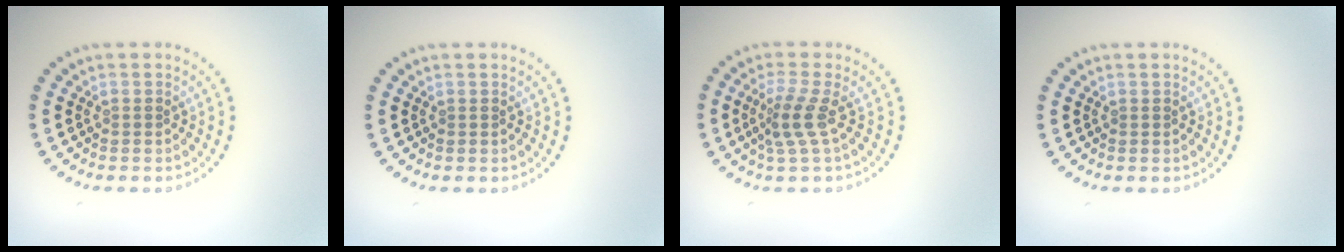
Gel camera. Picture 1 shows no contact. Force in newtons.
{"total": 0.0}
{"total": 2.6, "press": 1.9, "slide": 1.8}
{"total": 0.0}